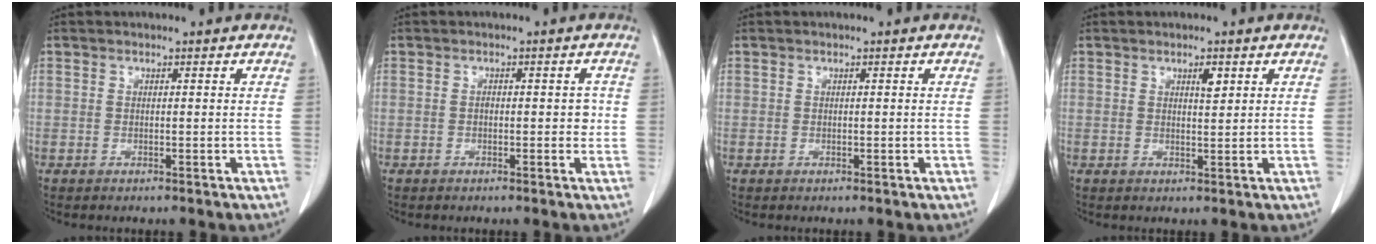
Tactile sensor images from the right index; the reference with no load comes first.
{"total": 2.5, "force": [-0.1, 1.4, 2.1], "torque": [-0.025, 0.006, -0.002]}
{"total": 0.0}
{"total": 2.0, "force": [1.0, 0.5, 1.6], "torque": [-0.026, -0.004, 0.016]}